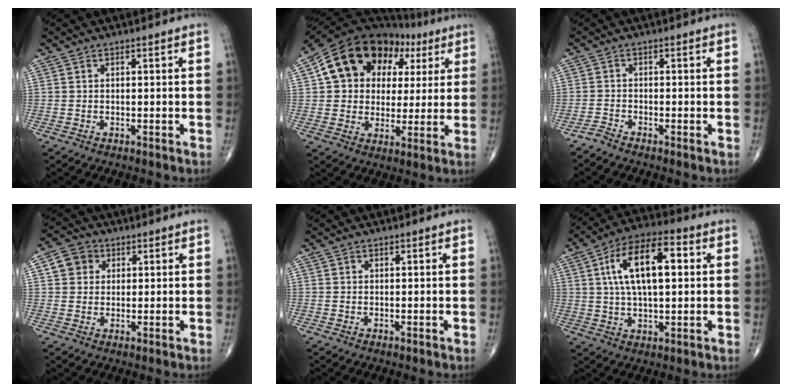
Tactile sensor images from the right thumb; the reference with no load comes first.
{"total": 19.3, "force": [6.4, 14.6, 10.9], "torque": [-0.142, 0.024, 0.107]}
{"total": 1.4, "force": [-1.4, 0.0, 0.4], "torque": [-0.013, -0.005, -0.035]}
{"total": 5.3, "force": [1.6, 4.7, 1.9], "torque": [-0.015, 0.004, 0.021]}
{"total": 0.0}
{"total": 15.5, "force": [3.5, 7.0, 13.4], "torque": [-0.223, 0.017, 0.054]}